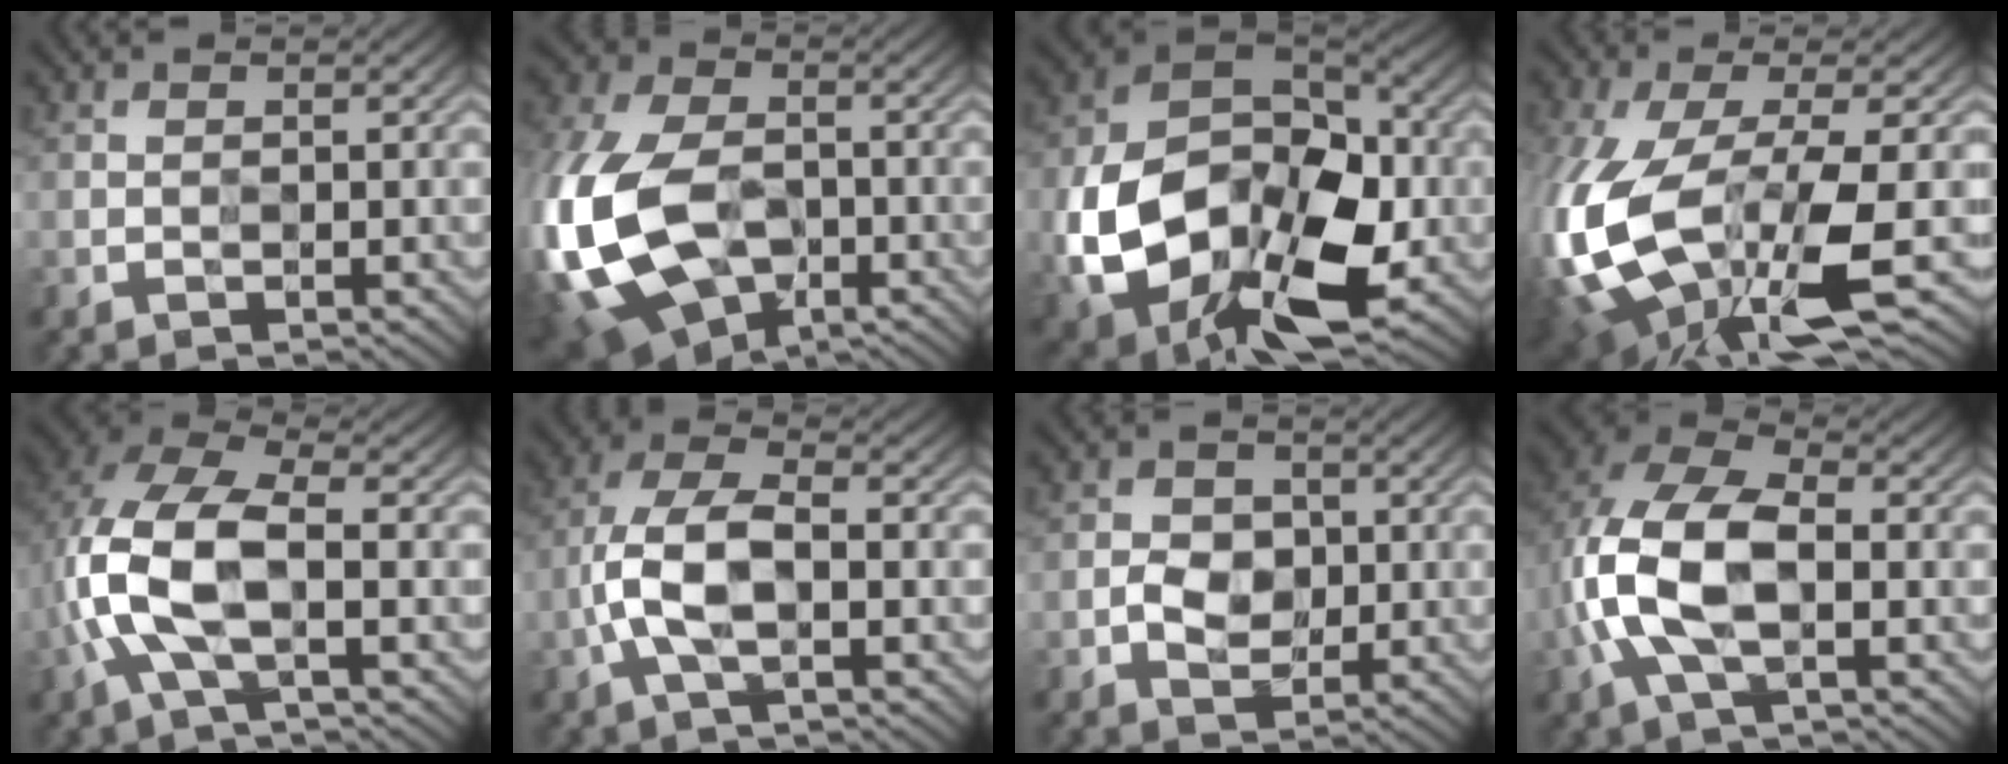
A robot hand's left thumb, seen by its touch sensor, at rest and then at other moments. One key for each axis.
{"total": 16.0, "fx": -4.5, "fy": 10.4, "fz": 11.3, "tx": -0.295, "ty": -0.017, "tz": -0.092}
{"total": 17.6, "fx": -5.8, "fy": 12.1, "fz": 11.5, "tx": -0.247, "ty": -0.038, "tz": -0.089}
{"total": 15.1, "fx": -4.9, "fy": 6.5, "fz": 12.7, "tx": -0.315, "ty": -0.043, "tz": -0.069}
{"total": 10.6, "fx": -1.7, "fy": 5.6, "fz": 8.8, "tx": -0.210, "ty": 0.009, "tz": -0.038}
{"total": 7.7, "fx": -2.0, "fy": 3.6, "fz": 6.5, "tx": -0.134, "ty": 0.010, "tz": -0.041}
{"total": 2.9, "fx": -0.5, "fy": 2.6, "fz": 1.2, "tx": -0.012, "ty": 0.000, "tz": -0.012}
{"total": 12.1, "fx": -1.5, "fy": 7.3, "fz": 9.5, "tx": -0.220, "ty": 0.010, "tz": -0.034}